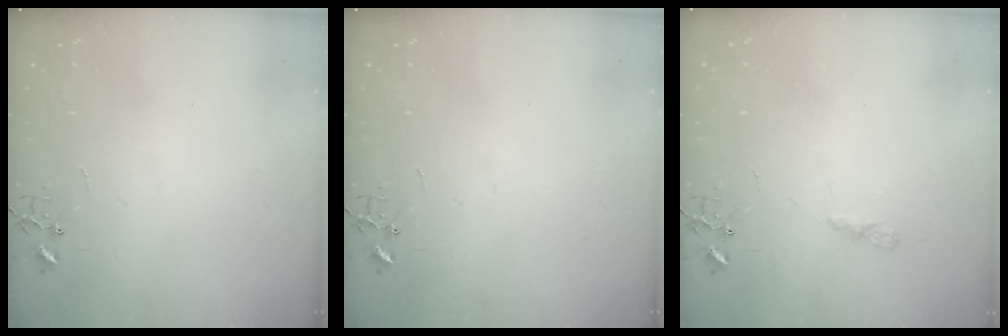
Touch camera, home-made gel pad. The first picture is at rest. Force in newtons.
{"total": 0.0}
{"total": 4.8, "press": 4.7, "slide": 0.6}